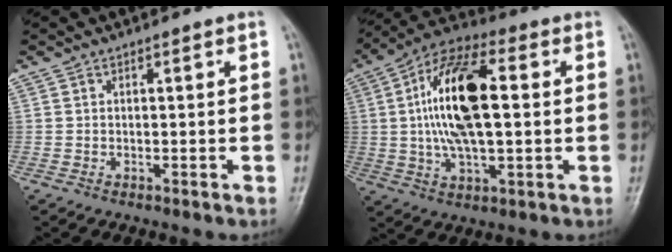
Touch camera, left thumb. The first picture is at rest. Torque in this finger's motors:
{"motor_torque": [1.12, 3.89, 1.74, -0.06, 0.47]}